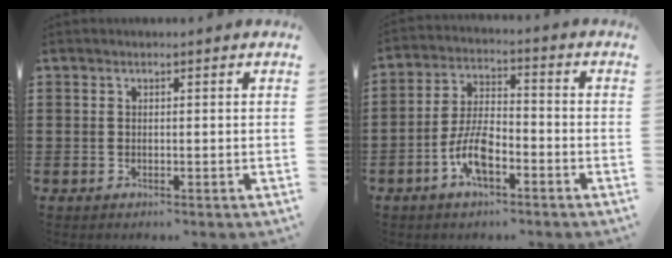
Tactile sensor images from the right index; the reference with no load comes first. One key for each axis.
{"total": 7.5, "fx": -3.6, "fy": 2.9, "fz": 5.9, "tx": -0.139, "ty": -0.004, "tz": -0.072}